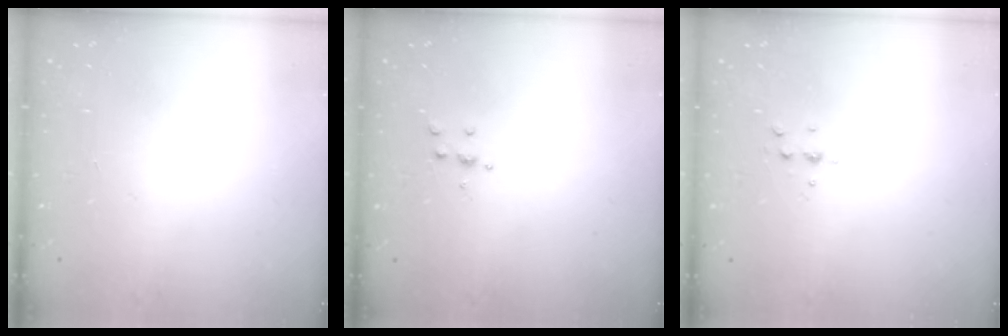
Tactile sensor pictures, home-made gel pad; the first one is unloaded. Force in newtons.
{"total": 5.0, "press": 4.9, "slide": 0.8}
{"total": 4.1, "press": 4.0, "slide": 0.9}